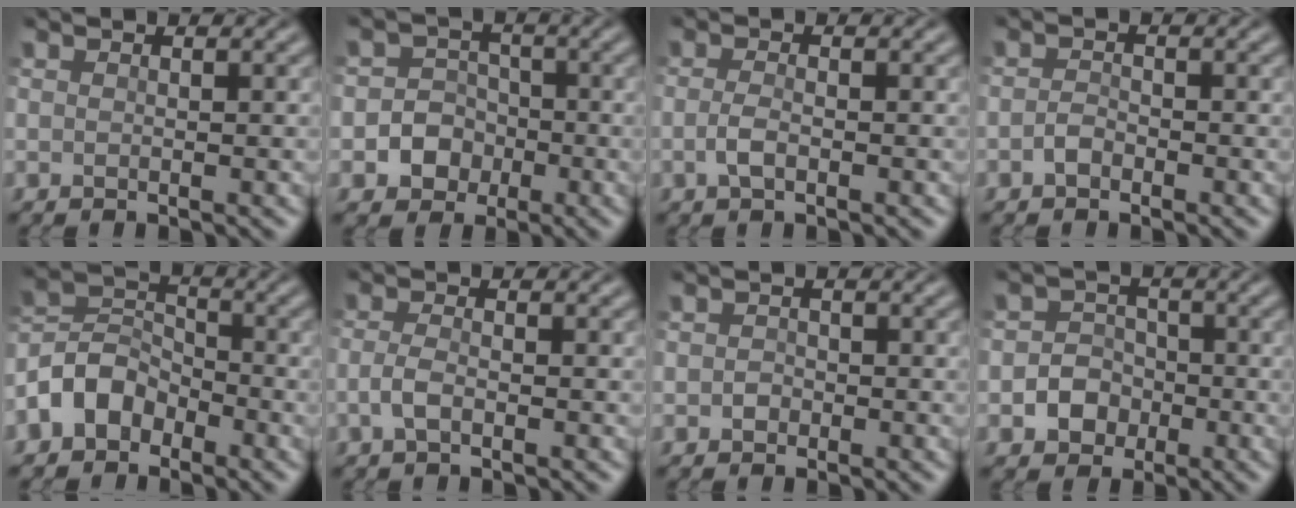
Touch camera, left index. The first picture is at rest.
{"total": 3.9, "force": [-1.0, 3.7, 0.9], "torque": [0.016, 0.014, -0.036]}
{"total": 1.3, "force": [-0.3, 0.5, 1.2], "torque": [-0.029, 0.004, -0.010]}
{"total": 0.9, "force": [-0.5, 0.6, 0.4], "torque": [-0.010, 0.007, -0.013]}
{"total": 4.4, "force": [-2.6, 3.1, 1.7], "torque": [-0.033, 0.012, -0.062]}
{"total": 1.5, "force": [-0.6, 0.6, 1.3], "torque": [-0.032, 0.005, -0.016]}
{"total": 0.8, "force": [-0.2, 0.8, 0.2], "torque": [-0.001, 0.002, -0.006]}
{"total": 3.1, "force": [-0.8, 2.8, 0.9], "torque": [0.010, 0.007, -0.027]}